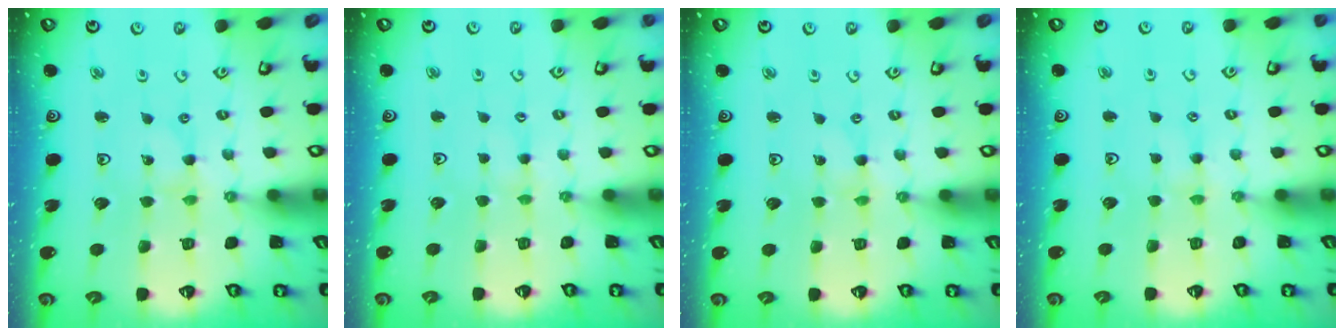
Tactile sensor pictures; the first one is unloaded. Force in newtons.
{"total": 1.3, "press": 1.3, "slide": 0.3}
{"total": 0.0}
{"total": 3.2, "press": 3.2, "slide": 0.4}